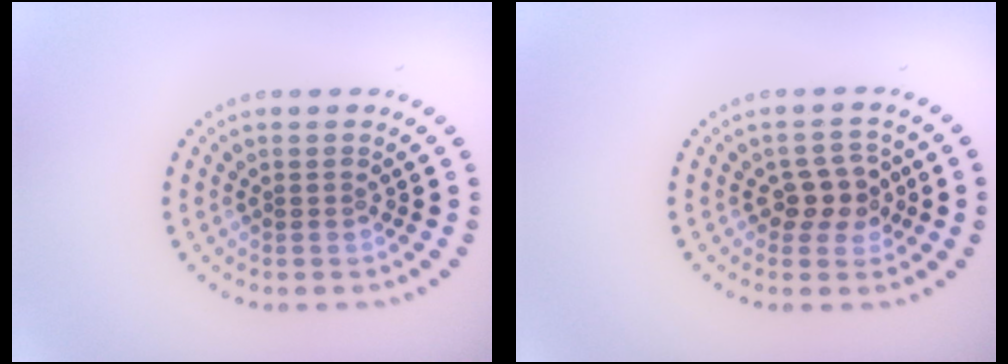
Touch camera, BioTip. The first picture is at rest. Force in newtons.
{"total": 2.7, "press": 2.6, "slide": 0.7}